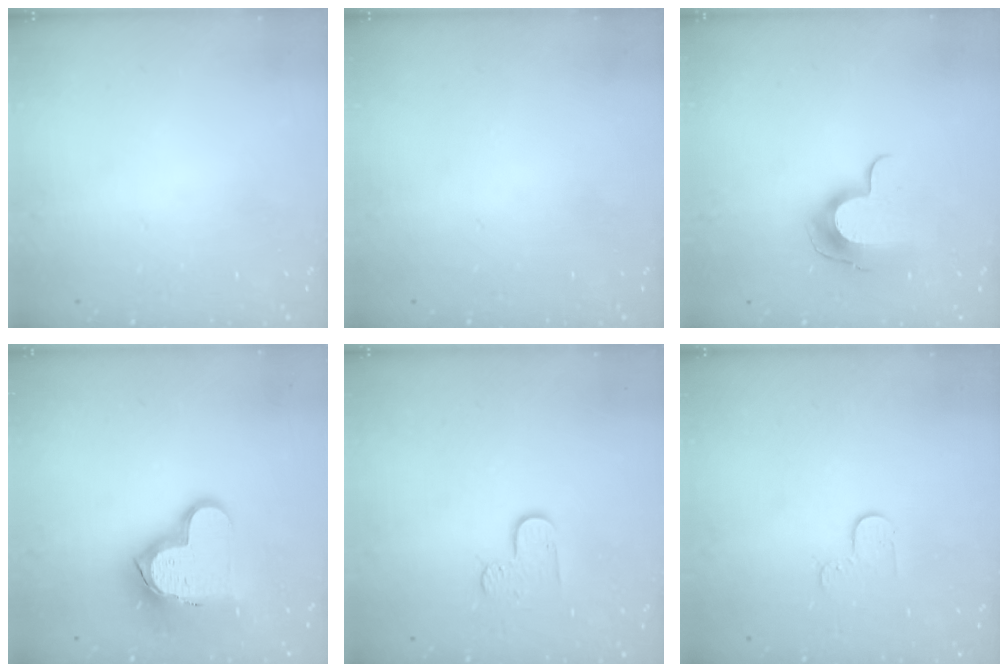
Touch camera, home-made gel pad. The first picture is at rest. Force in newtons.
{"total": 0.0}
{"total": 10.2, "press": 10.2, "slide": 0.2}
{"total": 15.5, "press": 15.5, "slide": 1.3}
{"total": 5.5, "press": 5.5, "slide": 0.4}
{"total": 3.7, "press": 3.6, "slide": 0.3}